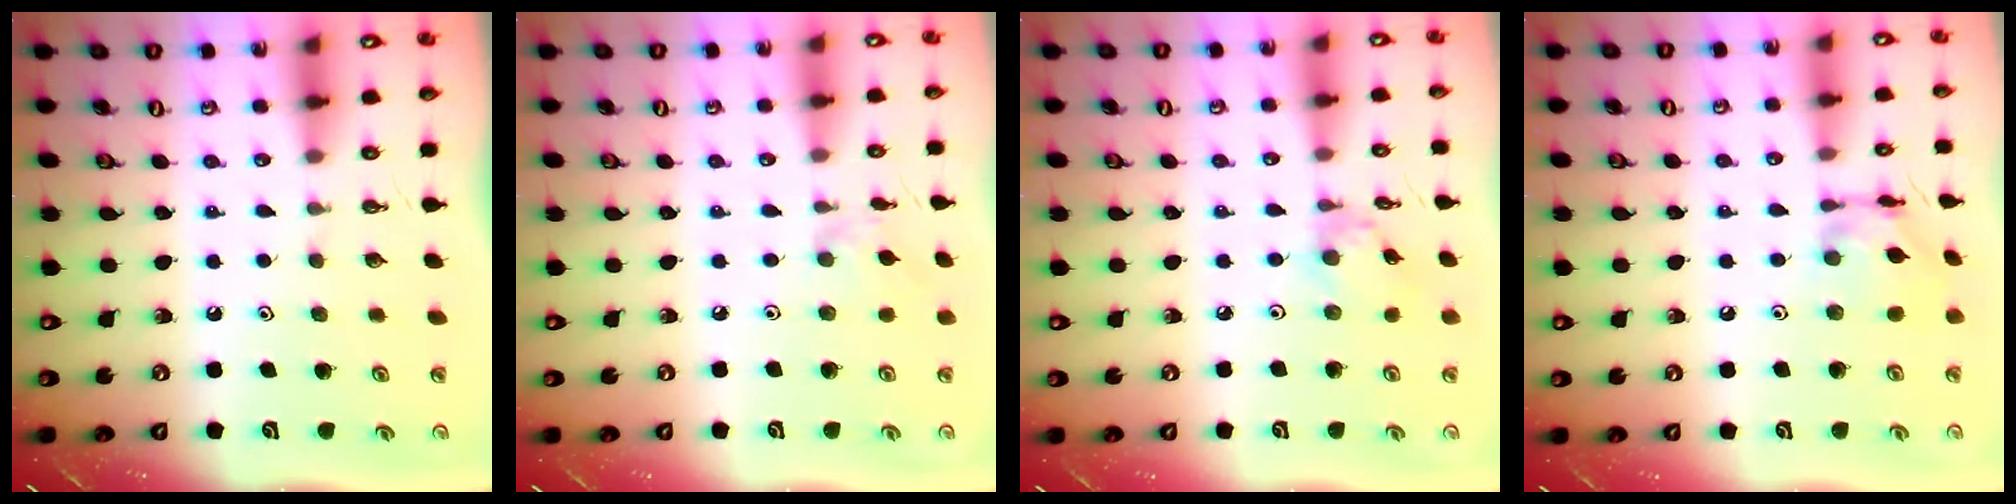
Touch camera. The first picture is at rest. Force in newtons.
{"total": 2.1, "press": 2.1, "slide": 0.4}
{"total": 2.4, "press": 2.4, "slide": 0.2}
{"total": 10.6, "press": 10.6, "slide": 0.7}